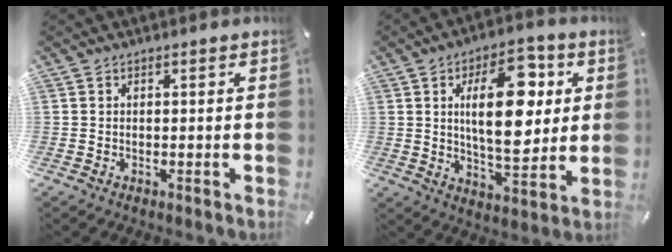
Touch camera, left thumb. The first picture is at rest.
{"total": 17.8, "force": [4.3, 9.1, 14.7], "torque": [-0.225, -0.009, 0.063]}